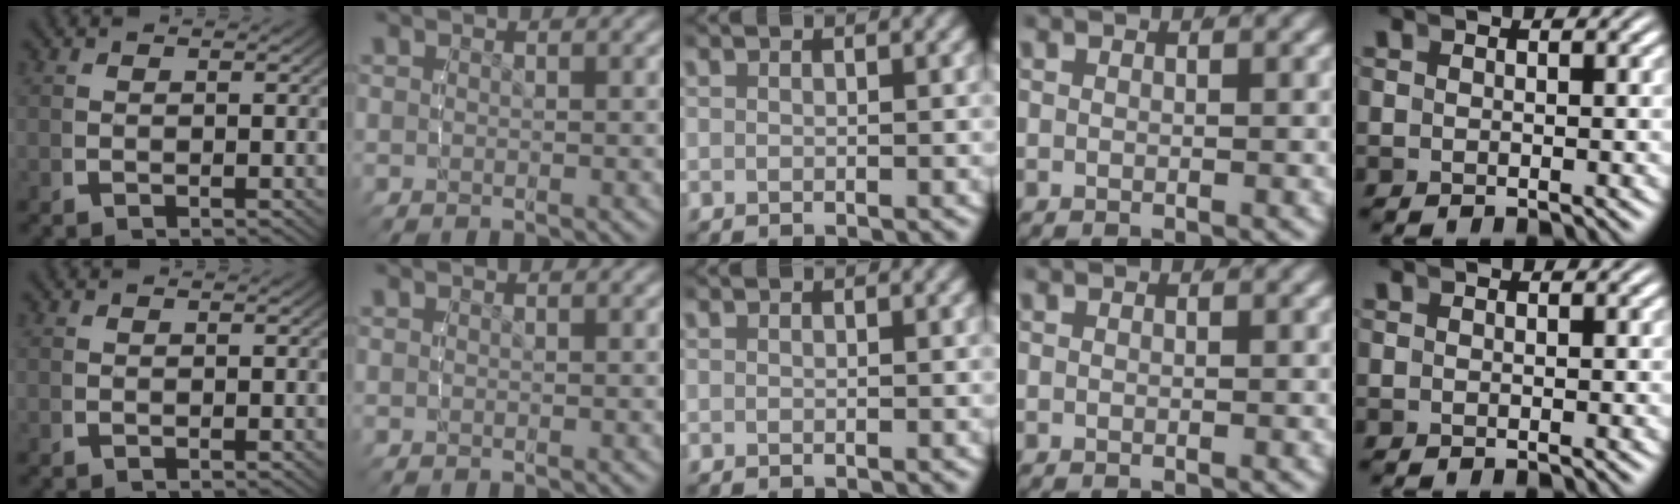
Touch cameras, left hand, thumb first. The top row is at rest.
{}